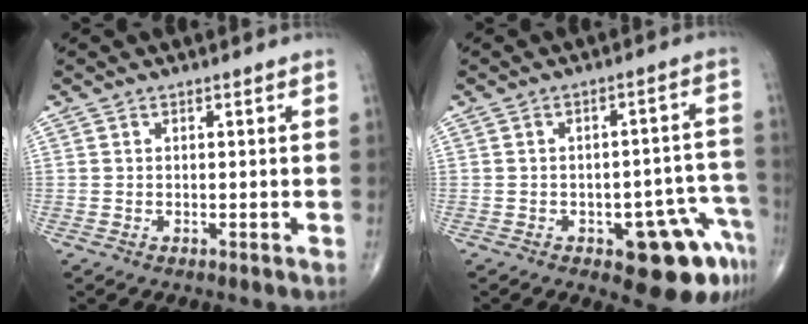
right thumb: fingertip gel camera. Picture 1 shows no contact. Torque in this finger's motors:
{"motor_torque": [1.27, 0.94, 0.74, -0.77, 0.01]}